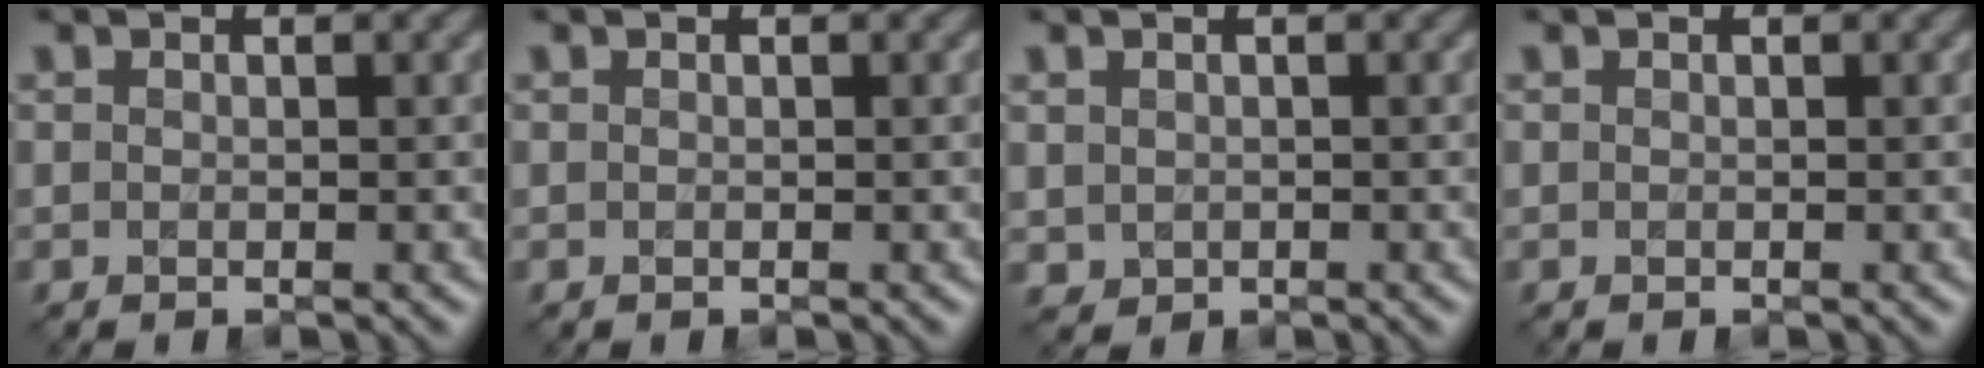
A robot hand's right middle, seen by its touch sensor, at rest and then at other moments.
{"total": 0.0}
{"total": 0.9, "force": [0.1, 0.8, 0.2], "torque": [-0.004, -0.005, 0.006]}
{"total": 0.0}